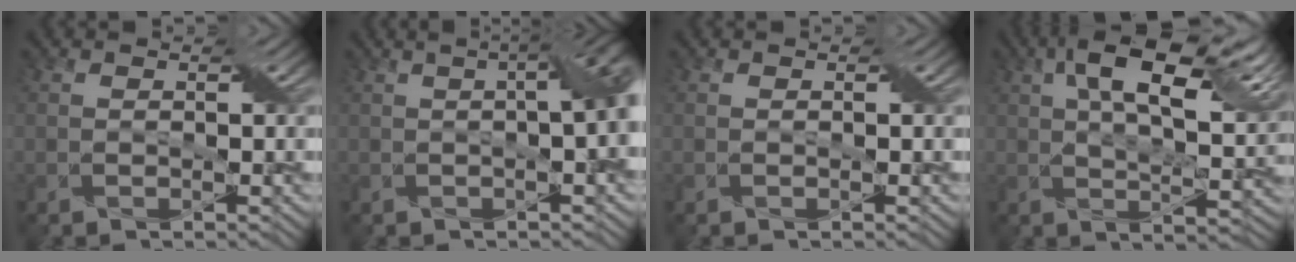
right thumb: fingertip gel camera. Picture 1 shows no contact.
{"total": 9.2, "force": [0.4, 3.7, 8.4], "torque": [-0.065, 0.028, -0.014]}
{"total": 0.0}
{"total": 14.9, "force": [6.4, 6.2, 12.0], "torque": [-0.211, 0.004, 0.098]}